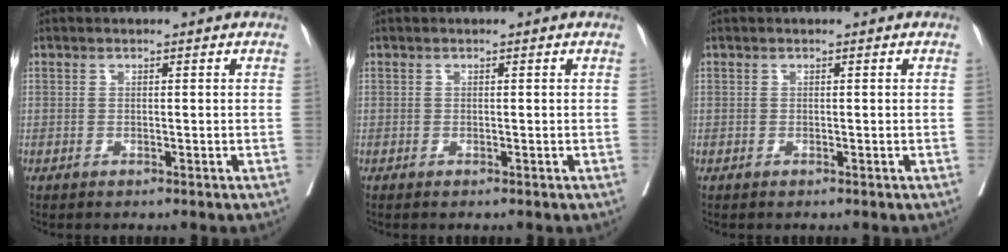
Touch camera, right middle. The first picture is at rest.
{"total": 0.0}
{"total": 0.0}